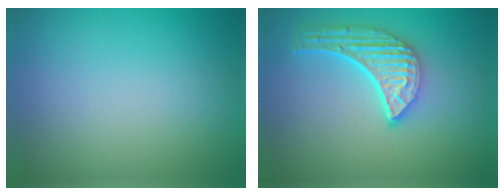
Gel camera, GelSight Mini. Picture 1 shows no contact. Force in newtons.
{"total": 5.1, "press": 3.9, "slide": 3.2}